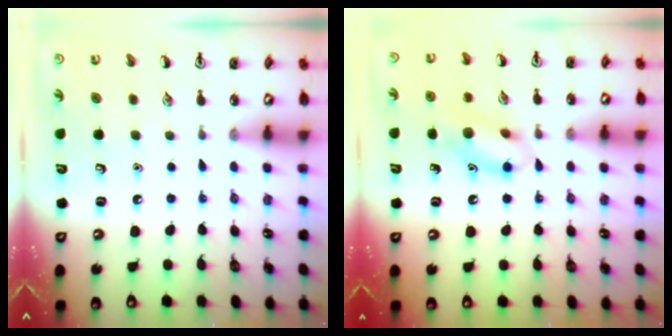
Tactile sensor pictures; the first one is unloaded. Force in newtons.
{"total": 10.7, "press": 10.6, "slide": 1.4}